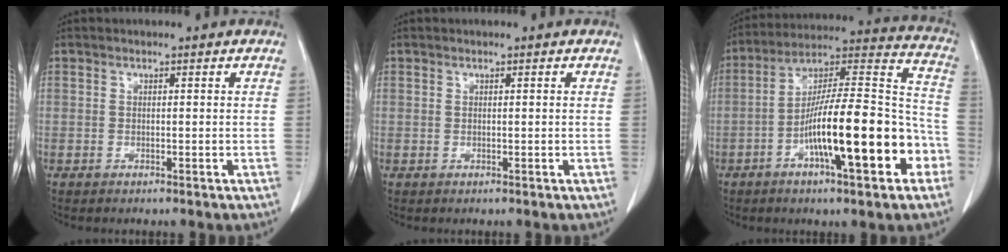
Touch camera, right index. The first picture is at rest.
{"total": 0.0}
{"total": 21.2, "force": [-7.4, 4.1, 19.4], "torque": [-0.289, 0.022, -0.114]}